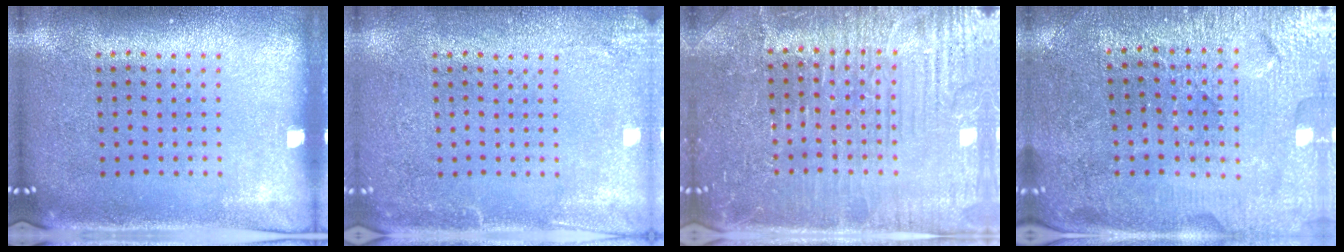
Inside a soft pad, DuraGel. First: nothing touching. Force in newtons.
{"total": 2.3, "press": 2.3, "slide": 0.3}
{"total": 4.7, "press": 4.6, "slide": 1.1}
{"total": 3.2, "press": 3.2, "slide": 0.1}